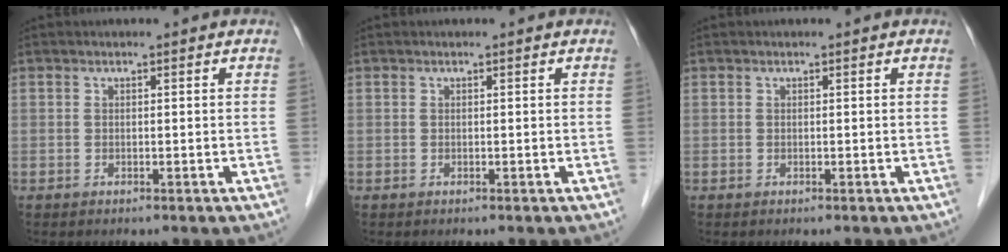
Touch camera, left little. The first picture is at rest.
{"total": 0.0}
{"total": 0.0}